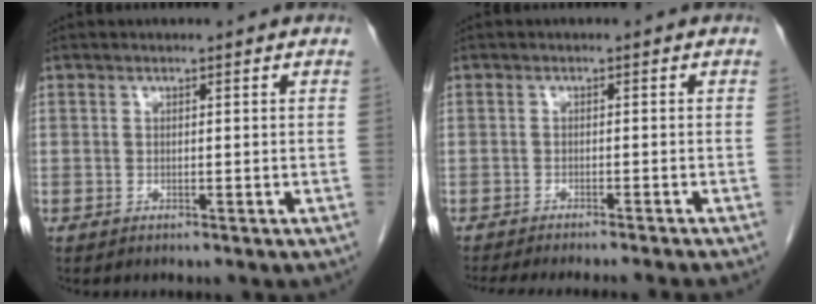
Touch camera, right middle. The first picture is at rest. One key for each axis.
{"total": 11.1, "fx": -10.1, "fy": -0.3, "fz": 4.6, "tx": -0.038, "ty": -0.018, "tz": -0.135}